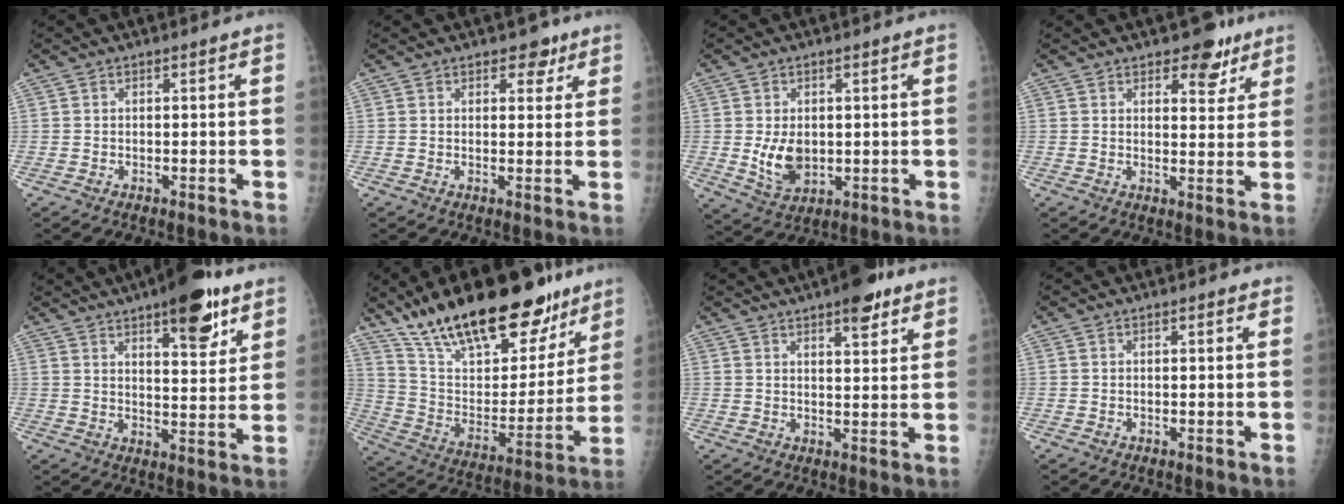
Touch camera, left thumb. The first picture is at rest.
{"total": 3.9, "force": [2.5, 2.3, 1.9], "torque": [0.001, -0.010, 0.031]}
{"total": 6.7, "force": [0.1, 4.7, 4.7], "torque": [-0.066, -0.013, 0.018]}
{"total": 6.7, "force": [4.5, 3.4, 3.5], "torque": [-0.015, -0.023, 0.061]}
{"total": 13.9, "force": [8.5, 4.7, 10.0], "torque": [-0.111, -0.041, 0.121]}
{"total": 30.4, "force": [21.6, 11.8, 17.8], "torque": [-0.251, -0.065, 0.353]}
{"total": 8.0, "force": [5.2, 2.5, 5.5], "torque": [-0.062, -0.024, 0.070]}
{"total": 1.0, "force": [0.6, 0.3, 0.7], "torque": [-0.010, -0.002, 0.007]}